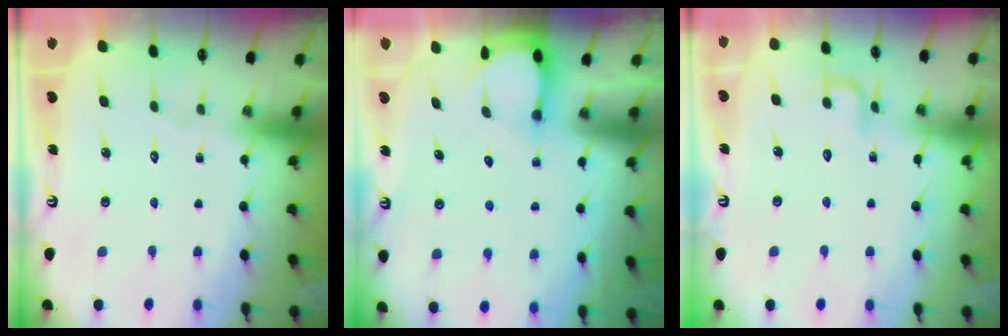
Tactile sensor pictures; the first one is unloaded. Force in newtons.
{"total": 3.8, "press": 3.8, "slide": 0.2}
{"total": 4.2, "press": 4.1, "slide": 0.6}